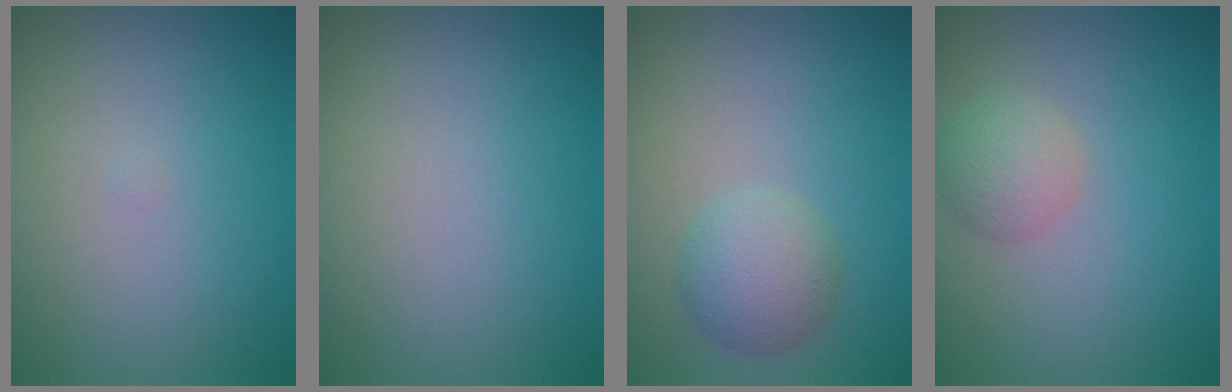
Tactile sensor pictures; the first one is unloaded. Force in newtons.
{"total": 0.0}
{"total": 3.2, "press": 3.2, "slide": 0.3}
{"total": 2.7, "press": 2.7, "slide": 0.2}